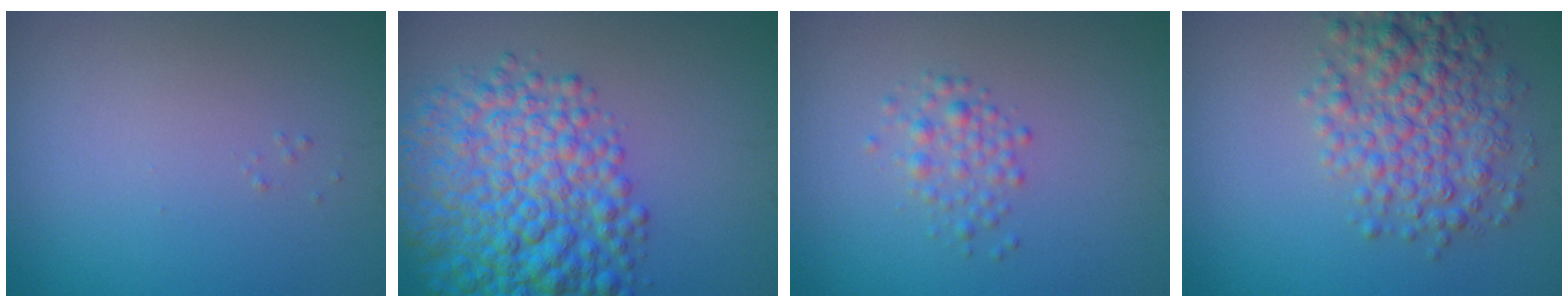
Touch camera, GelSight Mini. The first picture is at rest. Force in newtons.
{"total": 9.7, "press": 9.7, "slide": 0.3}
{"total": 1.7, "press": 1.7, "slide": 0.0}
{"total": 5.8, "press": 5.8, "slide": 0.0}